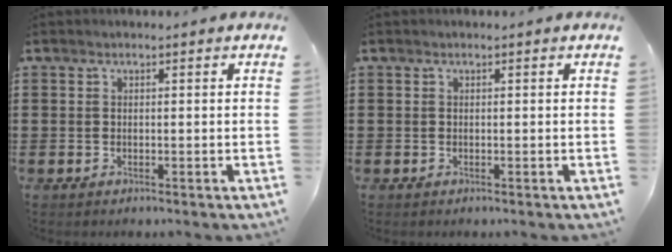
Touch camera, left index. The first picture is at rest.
{"total": 0.0}